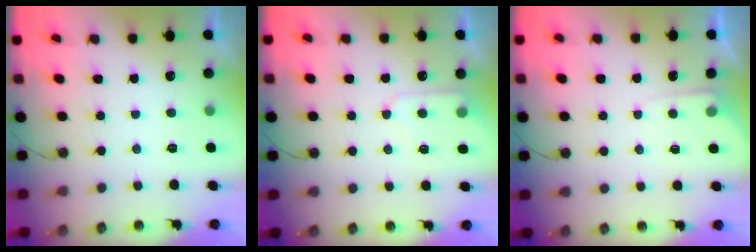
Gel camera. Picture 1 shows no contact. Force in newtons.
{"total": 5.4, "press": 5.4, "slide": 0.6}
{"total": 3.9, "press": 3.8, "slide": 0.4}